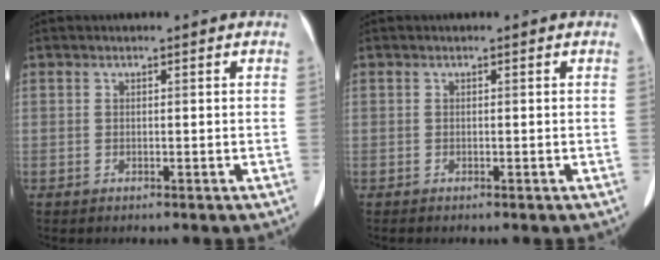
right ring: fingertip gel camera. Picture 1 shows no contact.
{"total": 0.0}